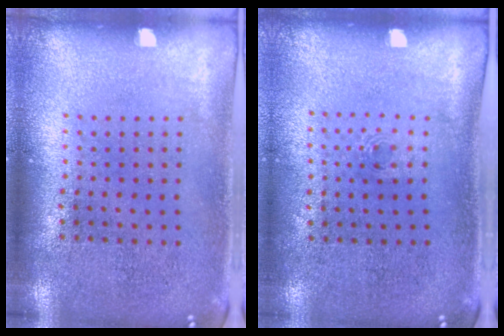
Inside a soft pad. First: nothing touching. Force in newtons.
{"total": 0.6, "press": 0.3, "slide": 0.5}